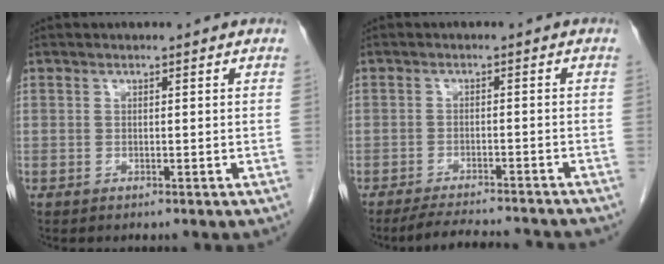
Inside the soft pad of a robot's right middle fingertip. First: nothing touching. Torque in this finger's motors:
{"motor_torque": [-0.08, 0.09, 0.01, 0.00]}